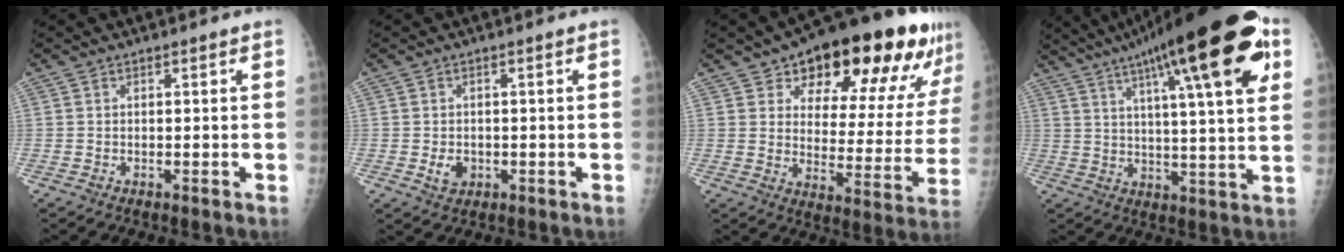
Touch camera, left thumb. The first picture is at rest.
{"total": 3.2, "force": [-0.7, 2.5, 1.8], "torque": [-0.021, 0.001, -0.005]}
{"total": 25.1, "force": [15.9, 10.3, 16.5], "torque": [-0.196, -0.052, 0.220]}
{"total": 26.0, "force": [12.4, 5.4, 22.2], "torque": [-0.332, -0.003, 0.183]}